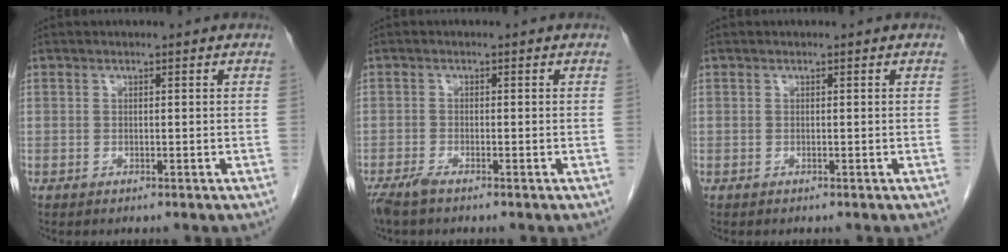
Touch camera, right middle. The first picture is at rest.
{"total": 2.4, "force": [-1.9, 0.3, 1.4], "torque": [-0.032, -0.006, -0.038]}
{"total": 0.0}